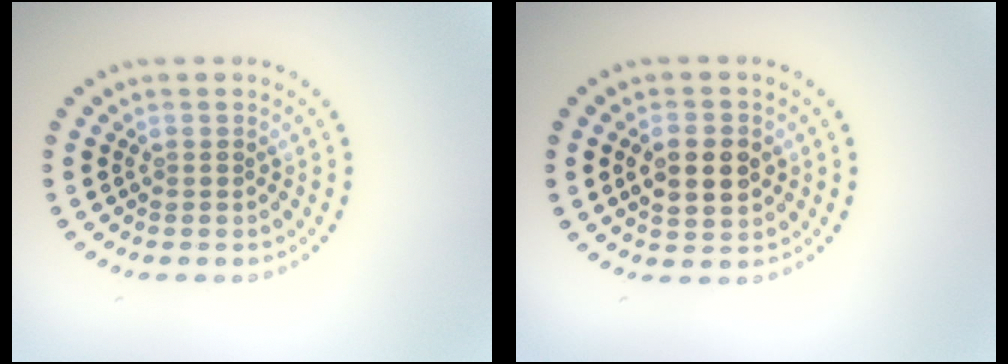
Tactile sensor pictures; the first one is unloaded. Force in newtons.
{"total": 4.0, "press": 4.0, "slide": 0.4}